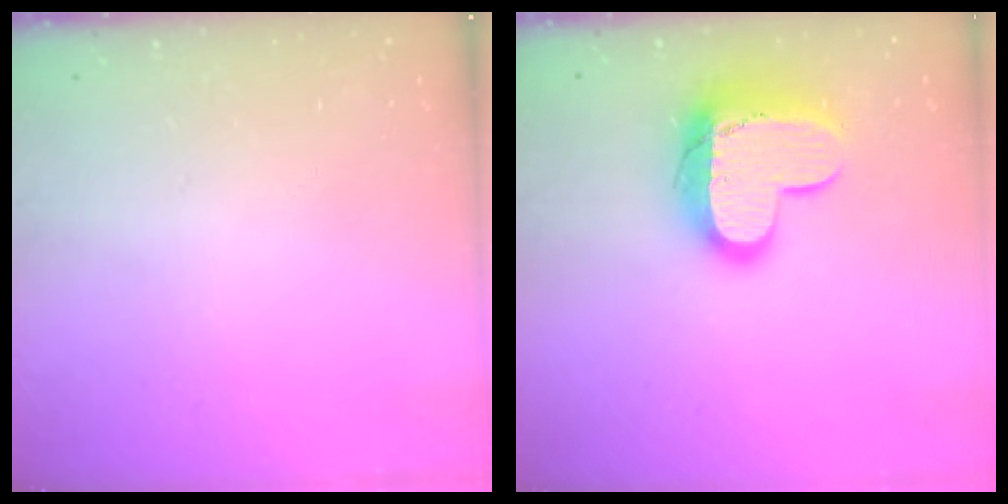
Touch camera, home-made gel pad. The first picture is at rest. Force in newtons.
{"total": 14.3, "press": 14.3, "slide": 1.2}